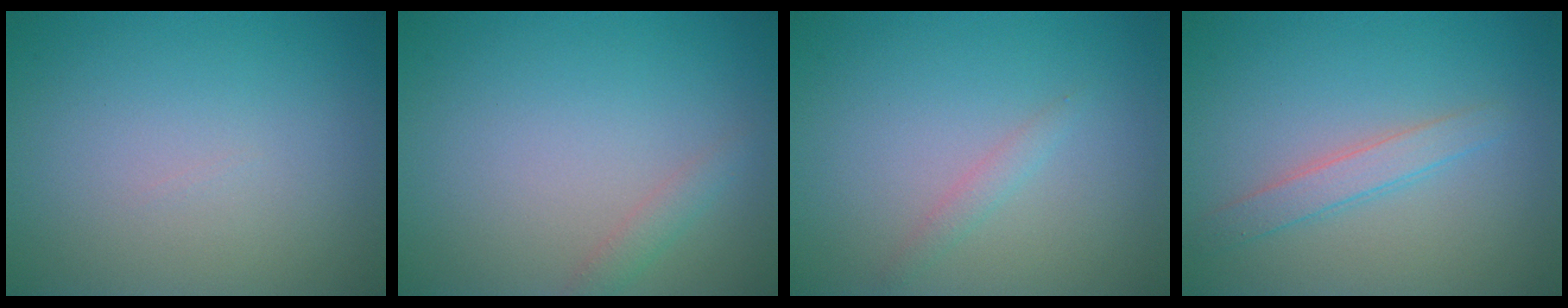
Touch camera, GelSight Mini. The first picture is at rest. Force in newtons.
{"total": 1.2, "press": 1.2, "slide": 0.1}
{"total": 1.0, "press": 0.9, "slide": 0.1}
{"total": 2.0, "press": 2.0, "slide": 0.1}